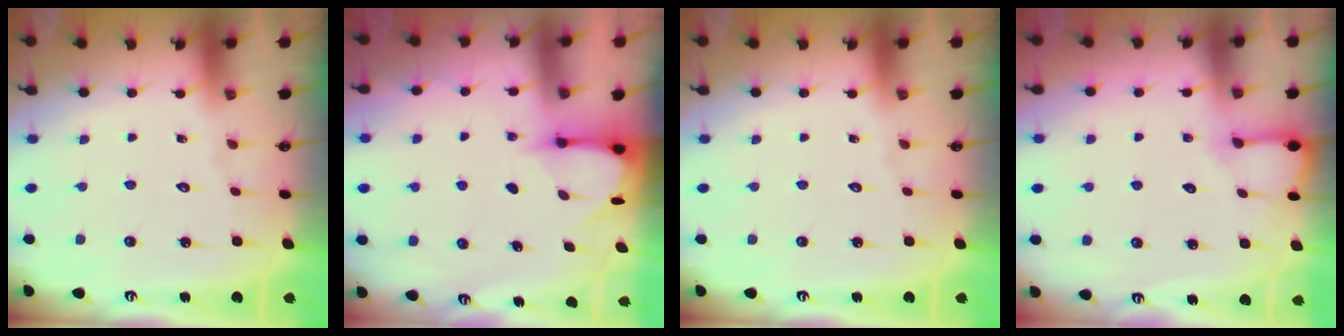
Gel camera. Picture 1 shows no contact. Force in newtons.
{"total": 3.8, "press": 3.8, "slide": 0.3}
{"total": 0.0}
{"total": 6.3, "press": 6.2, "slide": 0.6}